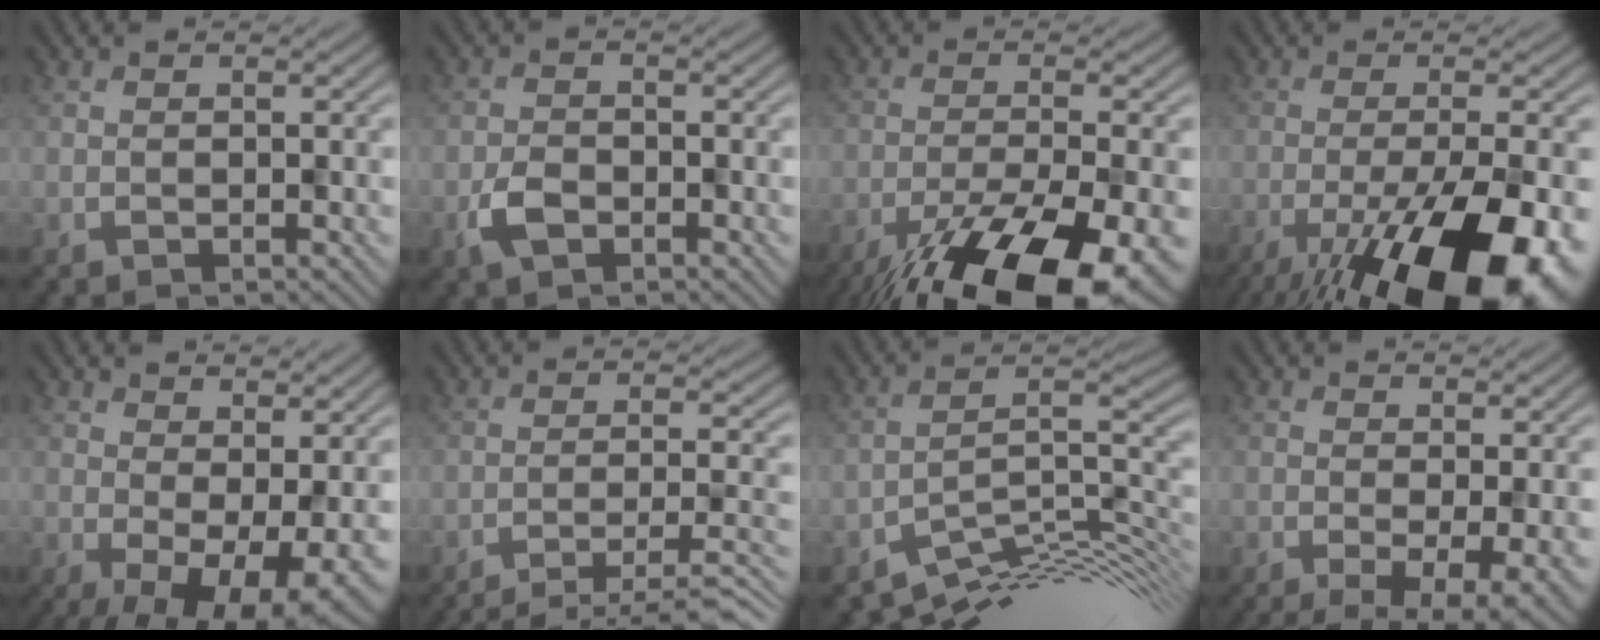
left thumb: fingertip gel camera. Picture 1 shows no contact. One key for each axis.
{"total": 2.9, "fx": -1.6, "fy": 1.8, "fz": 1.6, "tx": -0.032, "ty": -0.003, "tz": -0.034}
{"total": 16.1, "fx": -11.1, "fy": 4.4, "fz": 10.9, "tx": -0.191, "ty": -0.046, "tz": -0.160}
{"total": 18.2, "fx": -10.0, "fy": 5.7, "fz": 14.1, "tx": -0.209, "ty": -0.039, "tz": -0.146}
{"total": 8.6, "fx": -1.6, "fy": 3.3, "fz": 7.8, "tx": -0.128, "ty": -0.014, "tz": -0.010}
{"total": 8.6, "fx": -6.8, "fy": 0.9, "fz": 5.1, "tx": -0.084, "ty": 0.008, "tz": -0.098}
{"total": 10.2, "fx": -6.6, "fy": 2.6, "fz": 7.3, "tx": -0.110, "ty": 0.000, "tz": -0.116}
{"total": 7.5, "fx": -2.8, "fy": 1.9, "fz": 6.7, "tx": -0.087, "ty": -0.006, "tz": -0.030}